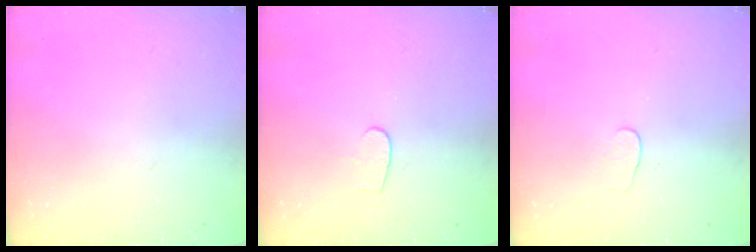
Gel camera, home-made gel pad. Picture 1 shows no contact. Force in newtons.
{"total": 4.3, "press": 4.3, "slide": 0.3}
{"total": 3.8, "press": 3.8, "slide": 0.3}